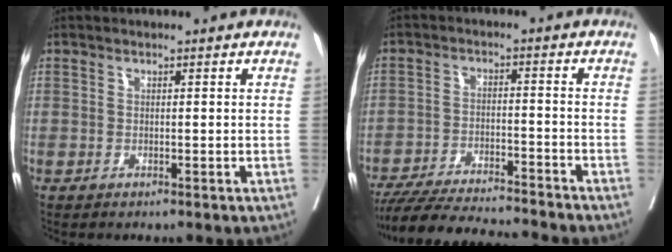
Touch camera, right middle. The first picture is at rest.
{"total": 13.9, "force": [-13.0, 0.1, 4.9], "torque": [-0.072, -0.012, -0.207]}